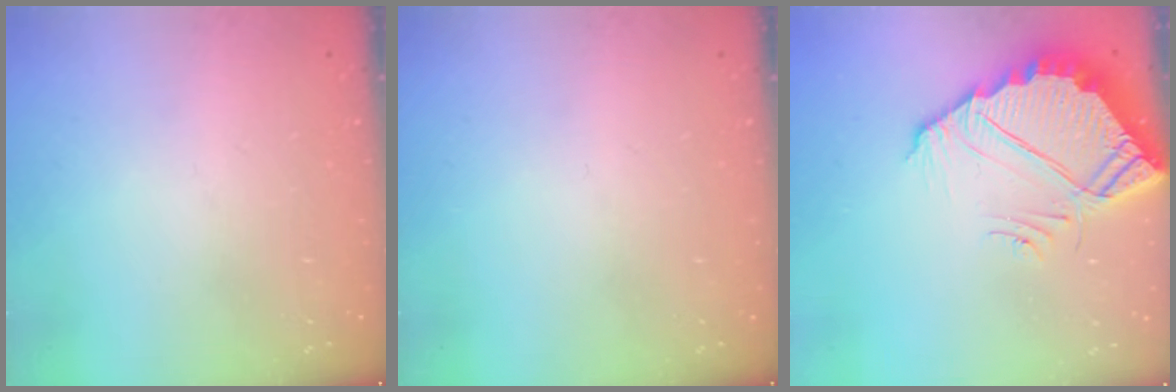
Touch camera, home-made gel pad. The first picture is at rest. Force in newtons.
{"total": 0.0}
{"total": 6.7, "press": 6.7, "slide": 0.3}